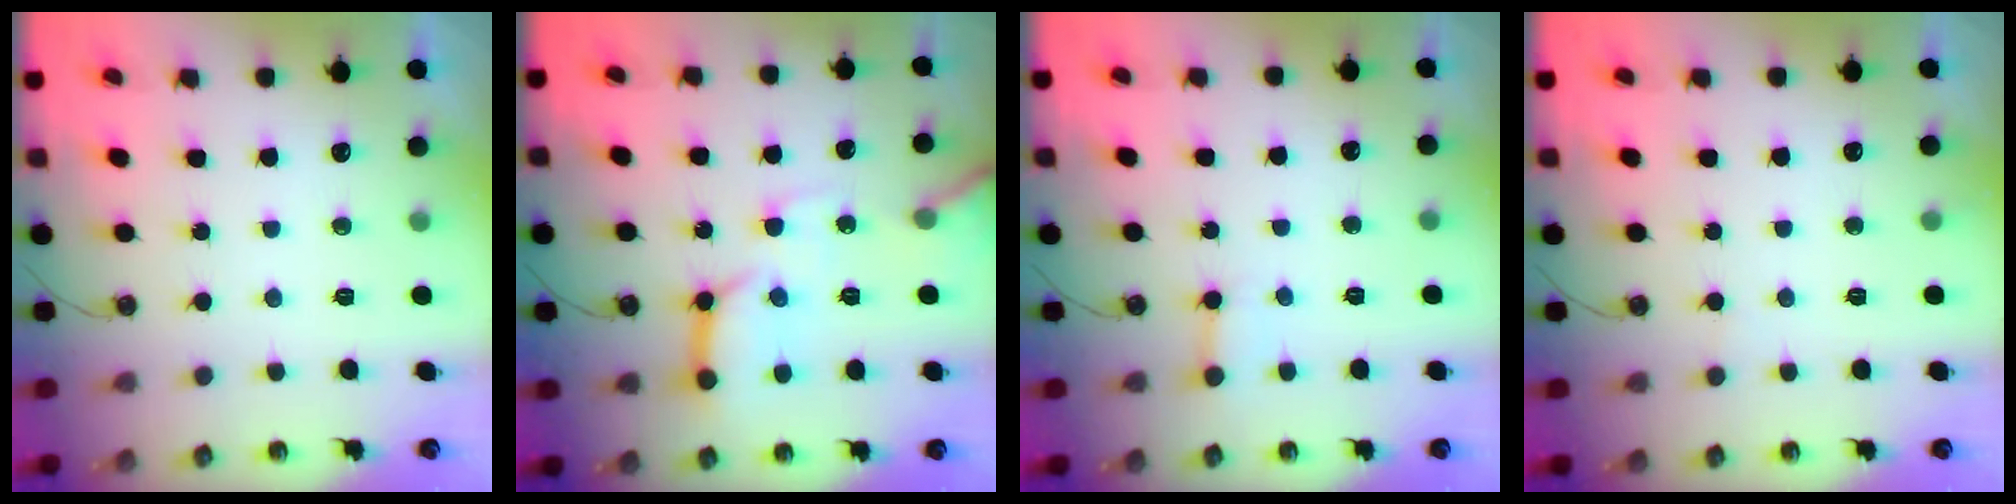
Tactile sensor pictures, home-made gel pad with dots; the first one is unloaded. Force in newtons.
{"total": 13.6, "press": 13.5, "slide": 1.3}
{"total": 2.8, "press": 2.8, "slide": 0.5}
{"total": 2.5, "press": 2.5, "slide": 0.3}